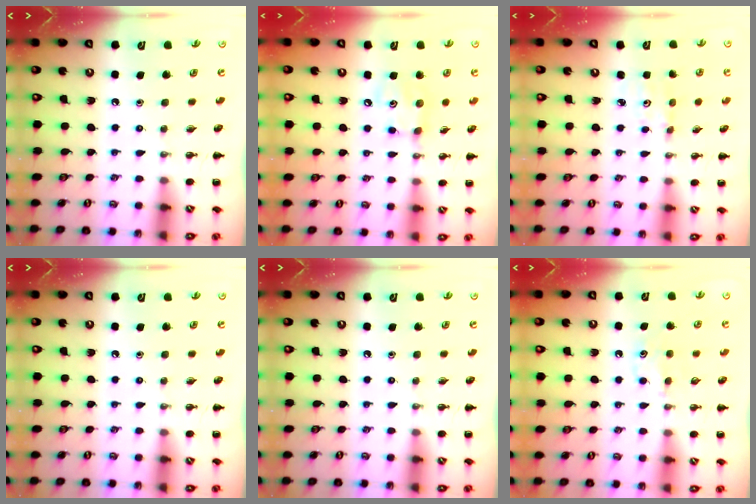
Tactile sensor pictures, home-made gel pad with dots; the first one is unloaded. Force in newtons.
{"total": 5.5, "press": 5.5, "slide": 0.5}
{"total": 1.2, "press": 1.2, "slide": 0.3}
{"total": 0.0}
{"total": 0.0}
{"total": 6.1, "press": 5.8, "slide": 1.7}